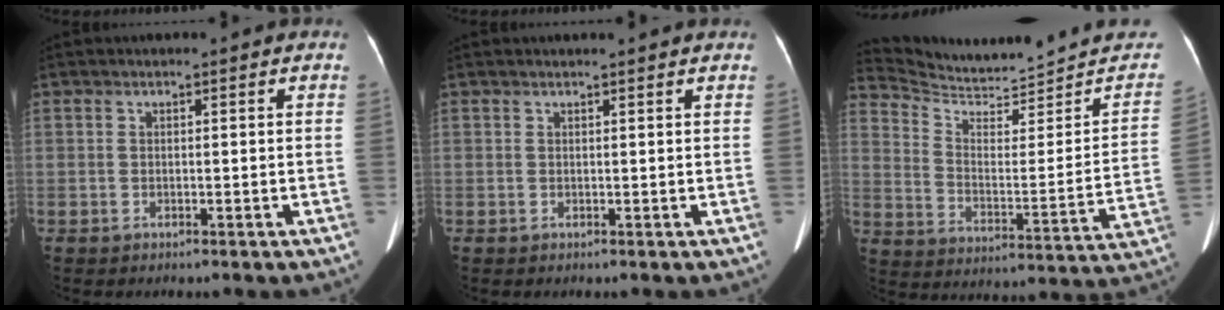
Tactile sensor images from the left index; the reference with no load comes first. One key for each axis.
{"total": 2.1, "fx": 2.0, "fy": 0.1, "fz": 0.6, "tx": -0.012, "ty": 0.017, "tz": 0.023}
{"total": 18.4, "fx": 17.9, "fy": 2.8, "fz": 3.2, "tx": -0.044, "ty": -0.055, "tz": 0.254}